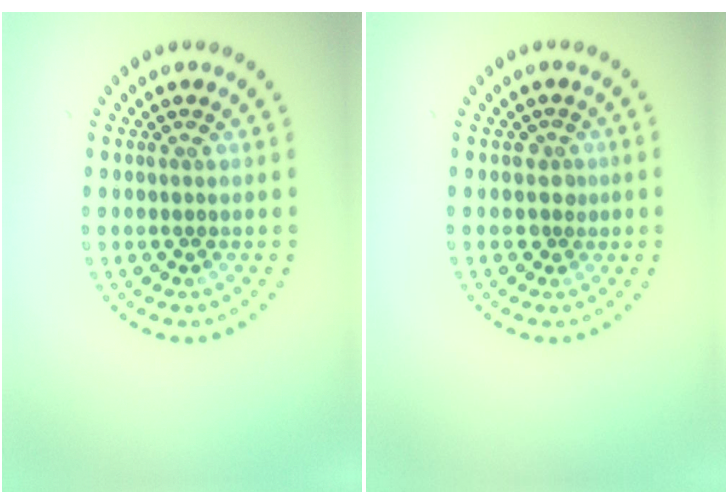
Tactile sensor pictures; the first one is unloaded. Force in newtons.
{"total": 1.4, "press": 1.0, "slide": 1.0}